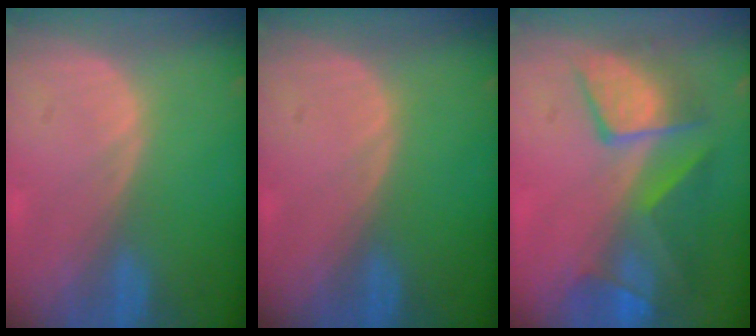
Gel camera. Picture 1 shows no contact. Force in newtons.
{"total": 0.0}
{"total": 9.1, "press": 8.5, "slide": 3.2}